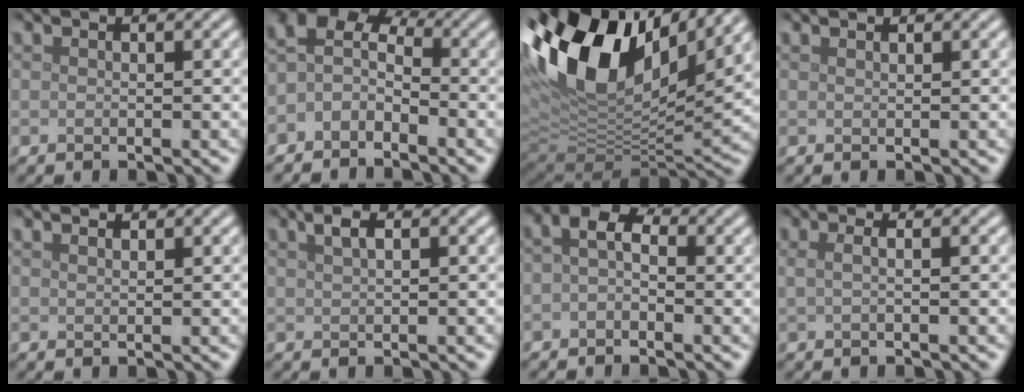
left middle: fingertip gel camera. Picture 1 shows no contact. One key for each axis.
{"total": 3.9, "fx": -1.2, "fy": 2.6, "fz": 2.7, "tx": -0.047, "ty": 0.008, "tz": -0.039}
{"total": 15.7, "fx": 6.9, "fy": 7.7, "fz": 11.9, "tx": -0.251, "ty": 0.033, "tz": 0.117}
{"total": 0.6, "fx": 0.6, "fy": 0.1, "fz": 0.2, "tx": -0.003, "ty": 0.000, "tz": 0.007}
{"total": 1.5, "fx": 1.4, "fy": 0.4, "fz": 0.6, "tx": -0.001, "ty": -0.002, "tz": 0.011}
{"total": 1.7, "fx": 1.1, "fy": 0.5, "fz": 1.2, "tx": -0.023, "ty": 0.006, "tz": 0.020}
{"total": 2.5, "fx": -0.1, "fy": 1.6, "fz": 1.9, "tx": -0.037, "ty": 0.008, "tz": -0.014}
{"total": 2.2, "fx": 0.7, "fy": 1.1, "fz": 1.8, "tx": -0.016, "ty": 0.007, "tz": -0.015}